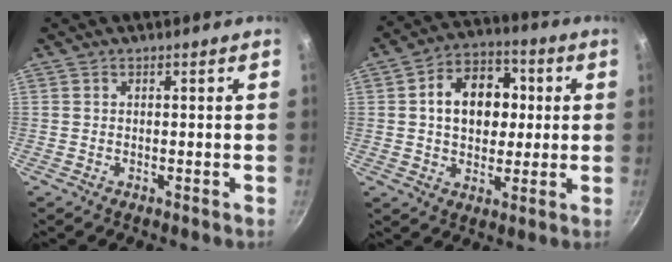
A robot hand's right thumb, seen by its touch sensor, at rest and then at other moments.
{"total": 12.9, "force": [1.7, 9.6, 8.5], "torque": [-0.092, 0.018, 0.014]}